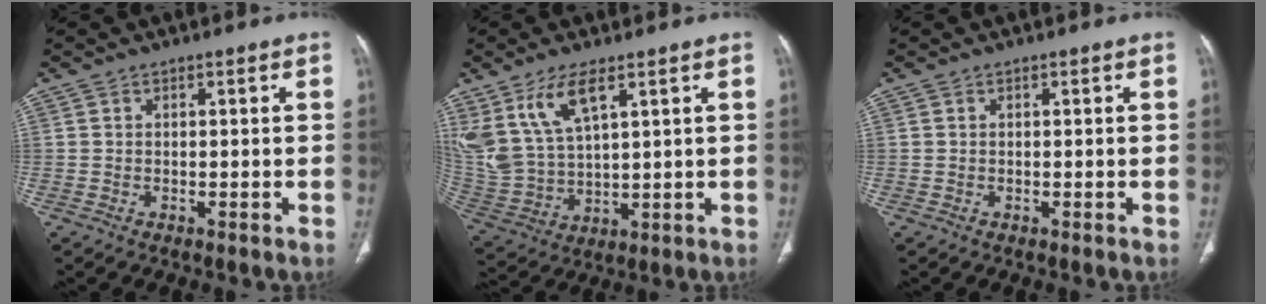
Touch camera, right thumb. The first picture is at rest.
{"total": 12.7, "force": [7.0, 5.4, 9.1], "torque": [-0.189, -0.023, 0.158]}
{"total": 0.0}